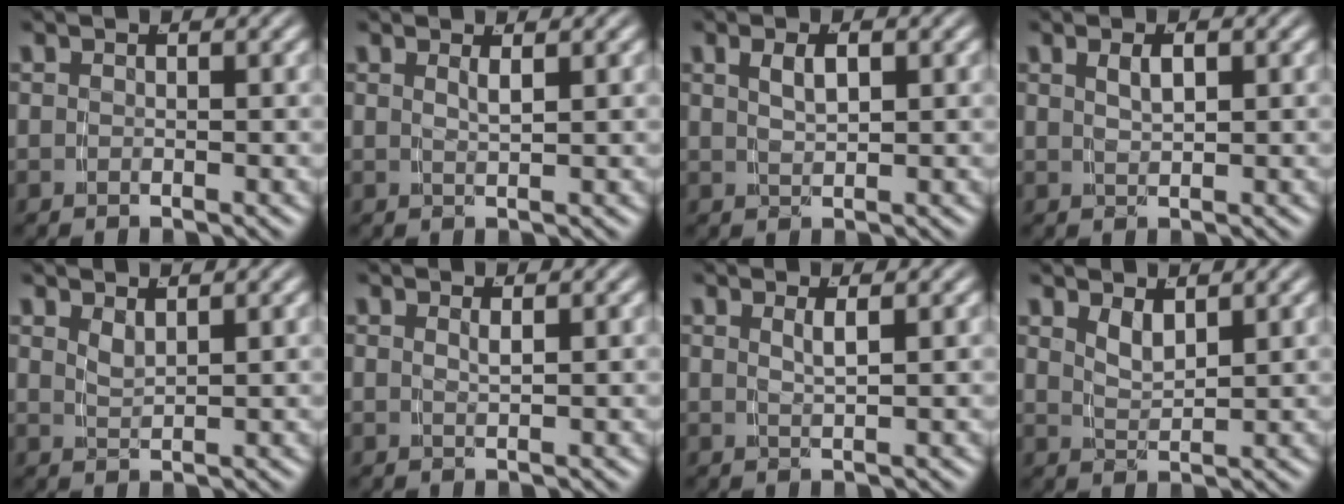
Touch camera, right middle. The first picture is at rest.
{"total": 1.3, "force": [0.6, -0.7, 1.0], "torque": [-0.014, -0.007, 0.019]}
{"total": 2.1, "force": [0.6, 0.5, 1.9], "torque": [-0.031, -0.005, 0.022]}
{"total": 1.7, "force": [0.5, 0.2, 1.6], "torque": [-0.024, -0.005, 0.020]}
{"total": 1.6, "force": [1.3, -0.5, 0.8], "torque": [-0.011, -0.008, 0.033]}
{"total": 1.2, "force": [0.5, -0.8, 0.7], "torque": [-0.009, -0.006, 0.016]}
{"total": 1.6, "force": [0.6, -0.6, 1.3], "torque": [-0.023, -0.007, 0.021]}
{"total": 2.1, "force": [1.4, 0.3, 1.5], "torque": [-0.024, -0.007, 0.032]}